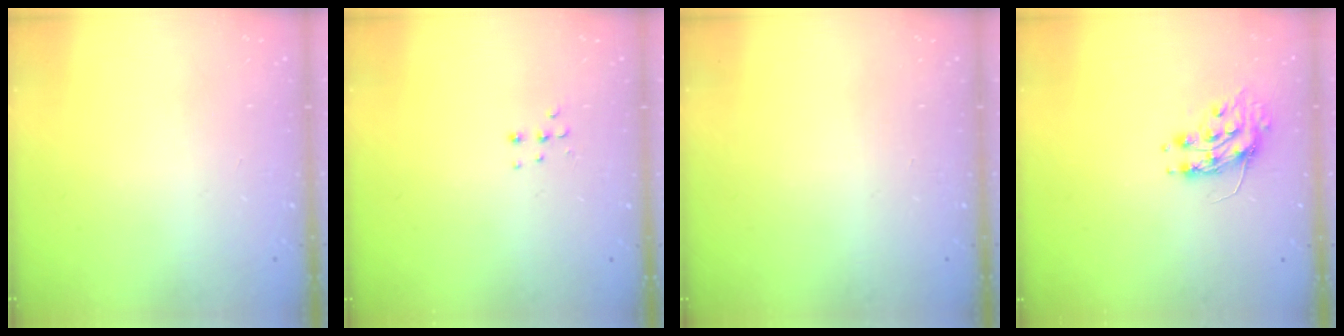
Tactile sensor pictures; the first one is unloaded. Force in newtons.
{"total": 3.4, "press": 3.3, "slide": 0.8}
{"total": 0.0}
{"total": 7.9, "press": 7.9, "slide": 0.1}